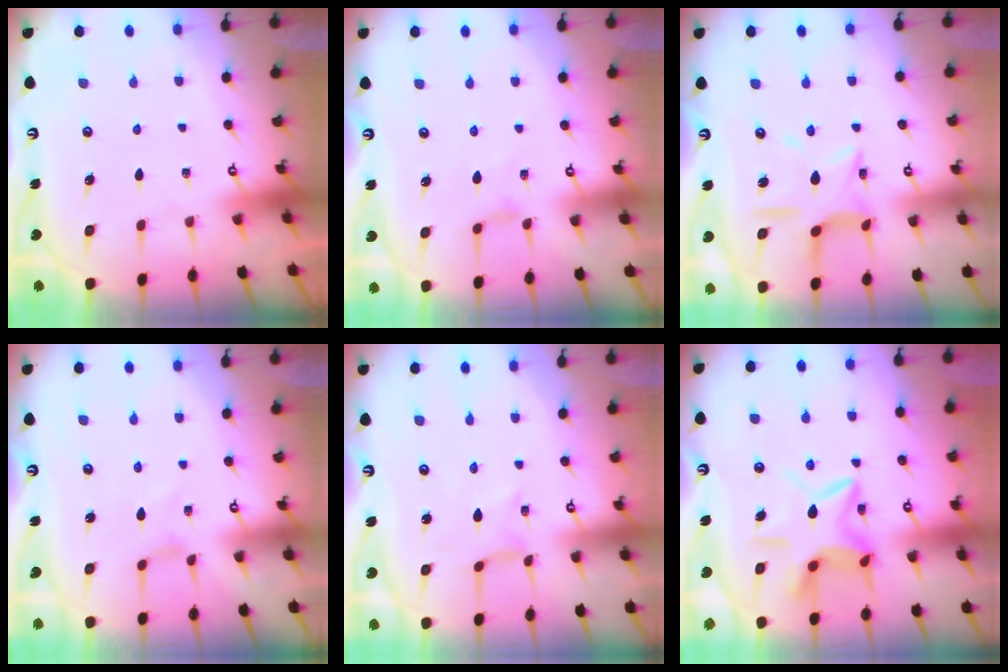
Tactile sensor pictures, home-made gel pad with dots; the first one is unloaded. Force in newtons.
{"total": 1.9, "press": 1.8, "slide": 0.5}
{"total": 11.2, "press": 11.1, "slide": 1.0}
{"total": 0.7, "press": 0.7, "slide": 0.3}
{"total": 0.0}
{"total": 11.4, "press": 11.4, "slide": 0.8}